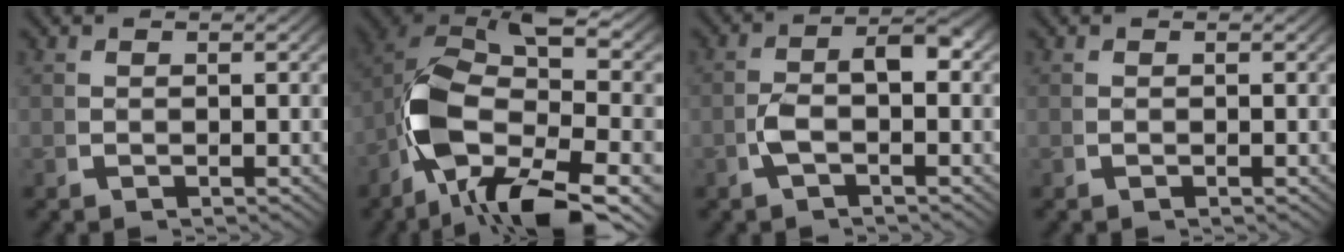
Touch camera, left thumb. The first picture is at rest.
{"total": 16.8, "force": [-1.8, 9.7, 13.6], "torque": [-0.275, -0.049, -0.003]}
{"total": 4.1, "force": [-0.5, 2.0, 3.5], "torque": [-0.066, 0.005, -0.012]}
{"total": 0.0}